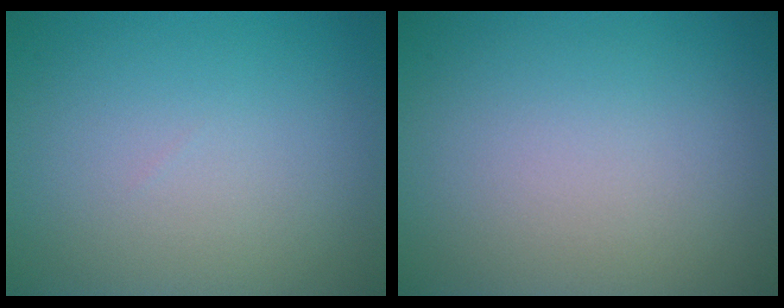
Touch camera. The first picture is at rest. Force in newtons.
{"total": 0.0}